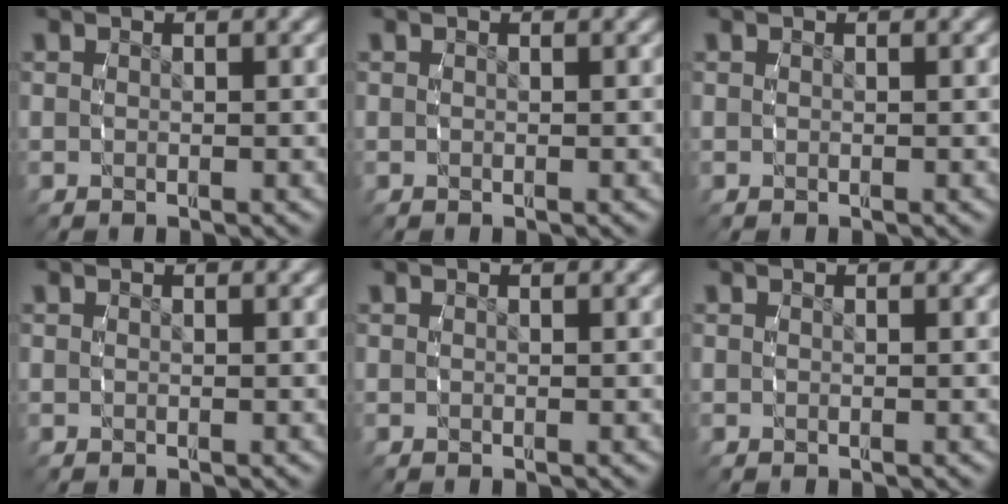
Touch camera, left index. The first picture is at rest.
{"total": 0.0}
{"total": 0.0}
{"total": 0.0}
{"total": 0.0}
{"total": 0.0}